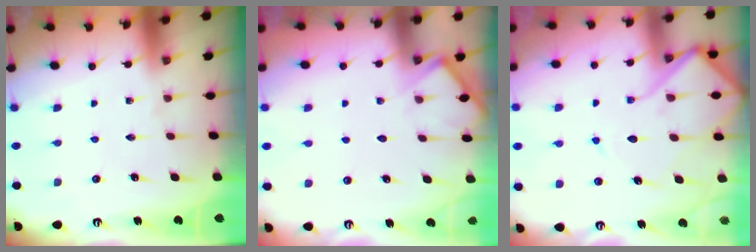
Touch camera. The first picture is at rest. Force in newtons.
{"total": 5.5, "press": 5.5, "slide": 0.4}
{"total": 12.7, "press": 12.6, "slide": 1.3}